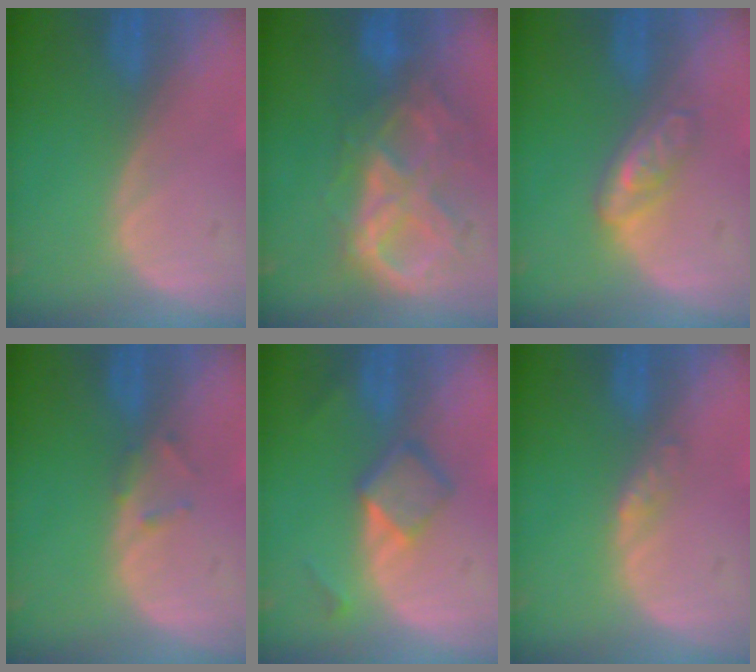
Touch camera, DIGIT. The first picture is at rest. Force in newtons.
{"total": 10.4, "press": 8.9, "slide": 5.5}
{"total": 4.7, "press": 4.2, "slide": 2.2}
{"total": 1.3, "press": 1.3, "slide": 0.4}
{"total": 4.9, "press": 4.6, "slide": 1.8}
{"total": 1.4, "press": 1.4, "slide": 0.1}